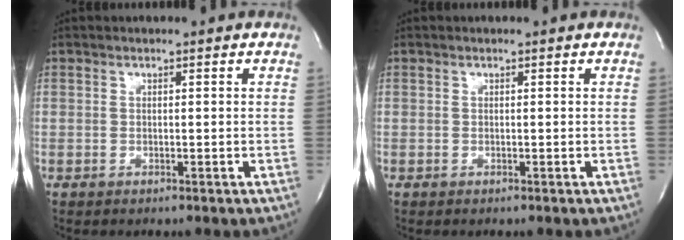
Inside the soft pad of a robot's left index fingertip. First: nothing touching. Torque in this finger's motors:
{"motor_torque": [0.00, 0.00, 0.00, 0.00]}